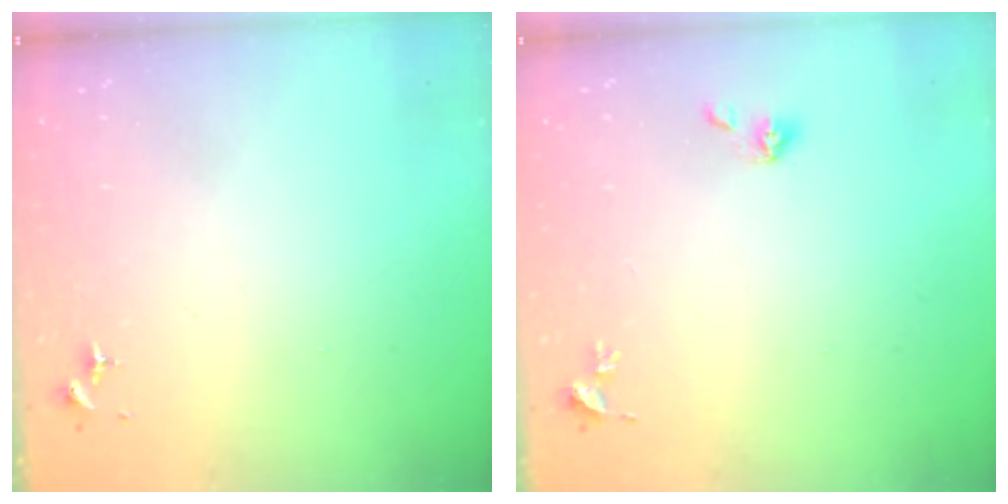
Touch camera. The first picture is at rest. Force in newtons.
{"total": 4.2, "press": 3.8, "slide": 1.9}